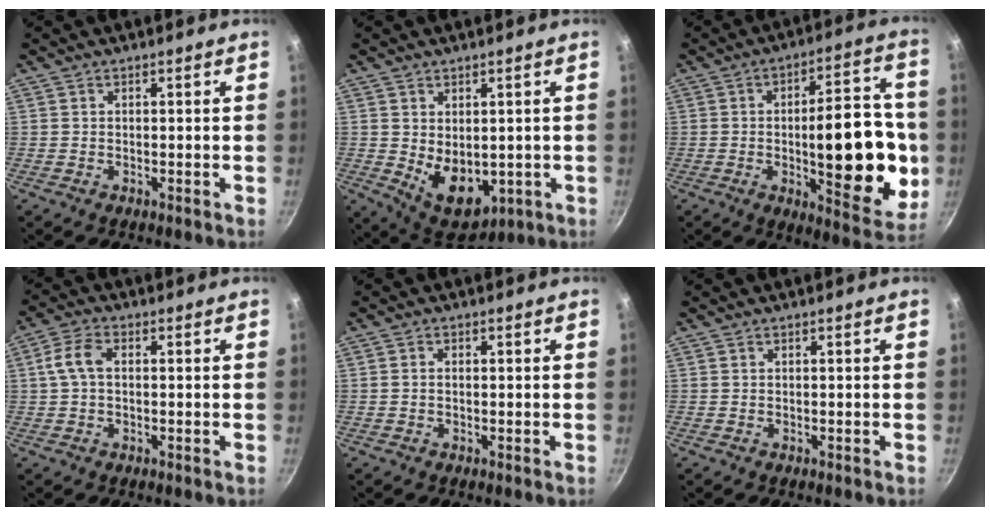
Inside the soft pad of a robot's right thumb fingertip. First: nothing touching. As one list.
[{"total": 10.0, "force": [-0.3, 6.7, 7.3], "torque": [-0.083, -0.023, 0.019]}, {"total": 23.2, "force": [-2.8, 9.2, 21.1], "torque": [-0.241, 0.007, -0.036]}, {"total": 5.1, "force": [0.5, 2.8, 4.1], "torque": [-0.093, 0.016, 0.005]}, {"total": 1.0, "force": [-0.1, 0.7, 0.7], "torque": [-0.012, 0.004, -0.003]}, {"total": 0.0}]